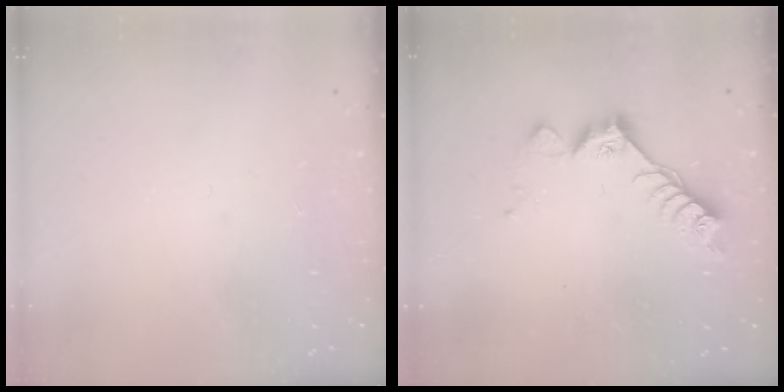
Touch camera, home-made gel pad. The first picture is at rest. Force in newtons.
{"total": 9.8, "press": 9.7, "slide": 1.1}